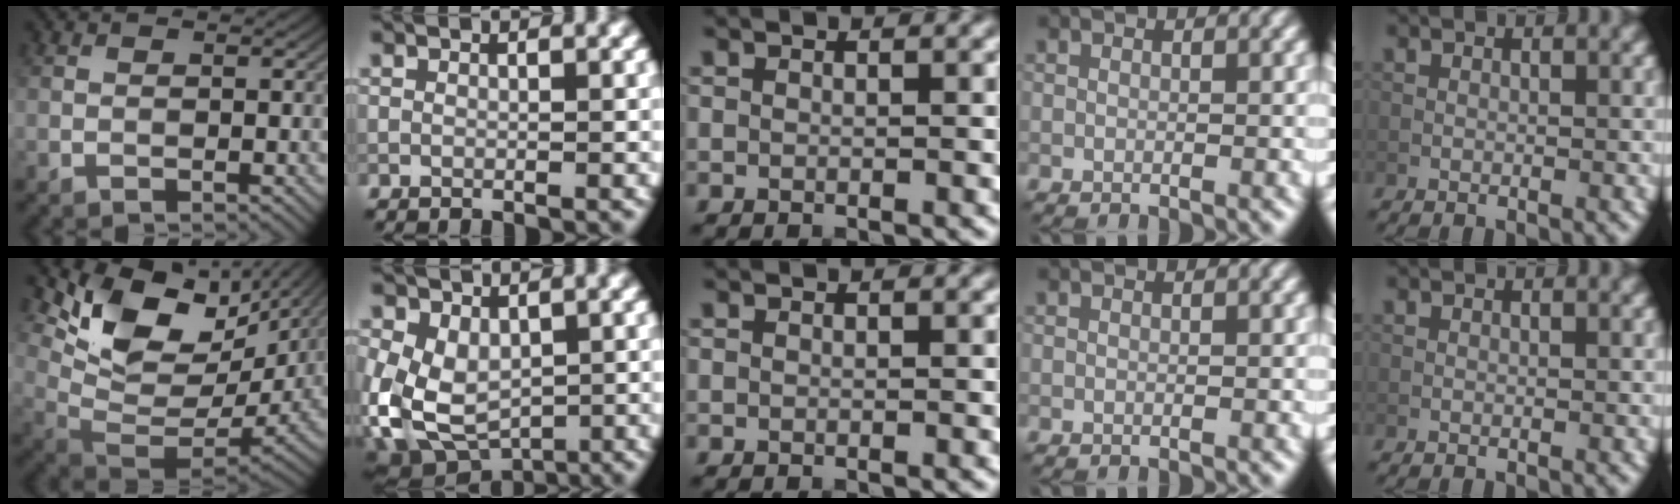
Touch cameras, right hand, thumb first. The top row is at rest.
{"thumb": {"total": 15.1, "force": [6.3, 8.5, 10.9], "torque": [-0.209, -0.006, 0.130]}, "index": {"total": 8.4, "force": [-1.0, 6.1, 5.8], "torque": [-0.129, -0.024, -0.007]}}